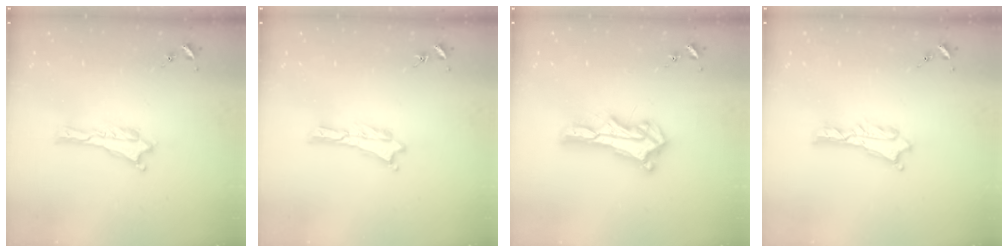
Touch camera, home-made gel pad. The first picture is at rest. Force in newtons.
{"total": 0.0}
{"total": 8.1, "press": 8.0, "slide": 0.6}
{"total": 1.3, "press": 1.3, "slide": 0.1}